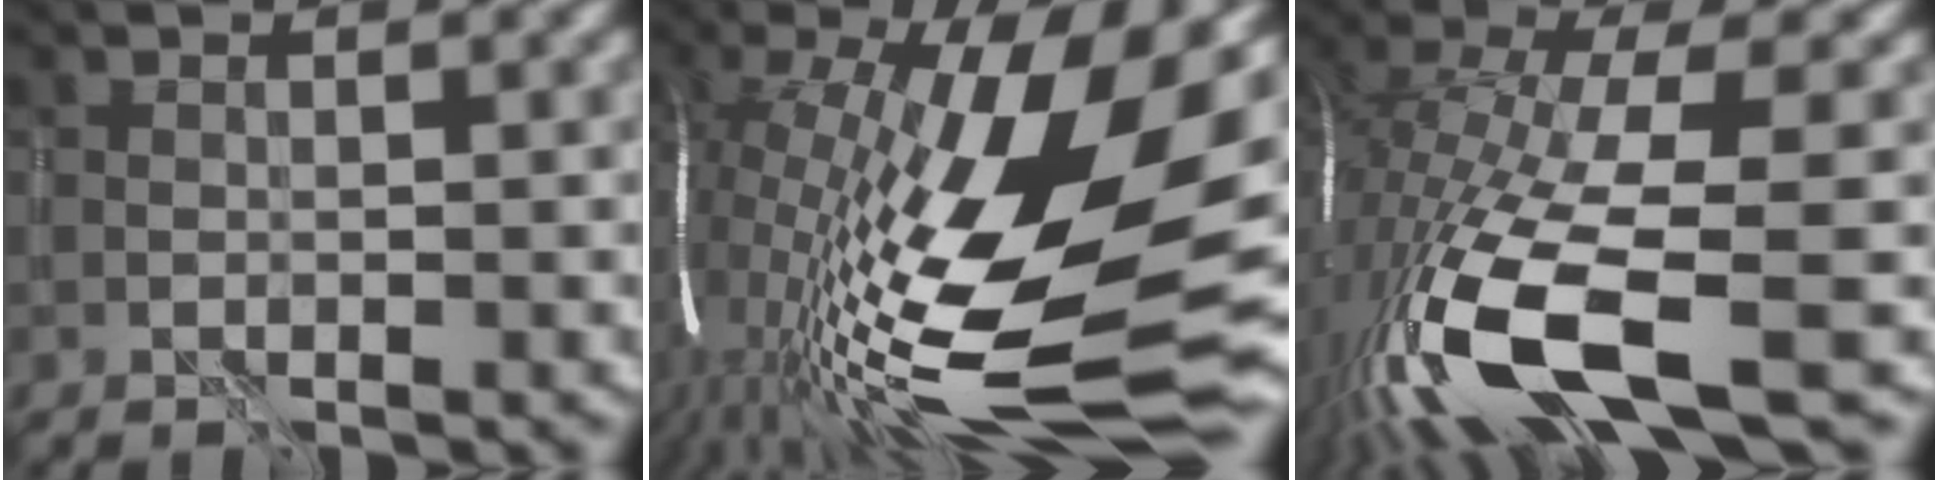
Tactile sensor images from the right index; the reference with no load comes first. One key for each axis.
{"total": 21.2, "fx": -1.9, "fy": 8.0, "fz": 19.5, "tx": -0.354, "ty": -0.023, "tz": -0.041}
{"total": 15.4, "fx": -5.7, "fy": 4.7, "fz": 13.5, "tx": -0.294, "ty": -0.036, "tz": -0.092}